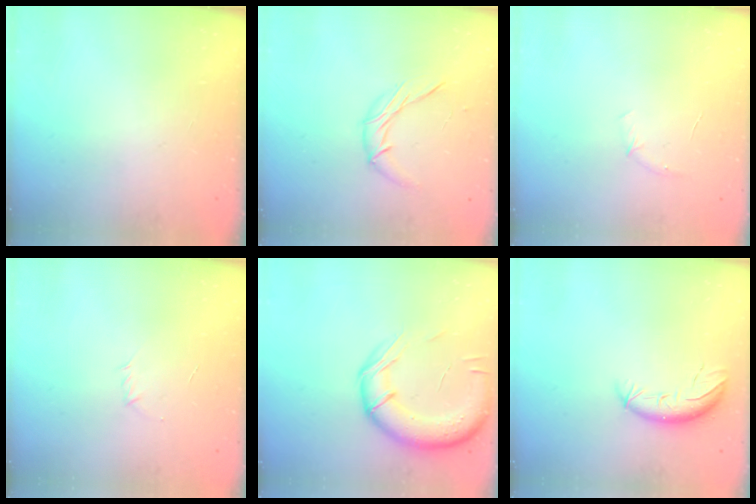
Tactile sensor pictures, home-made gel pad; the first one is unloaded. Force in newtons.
{"total": 6.8, "press": 6.8, "slide": 0.7}
{"total": 3.8, "press": 3.6, "slide": 1.2}
{"total": 2.9, "press": 2.8, "slide": 0.8}
{"total": 16.7, "press": 16.5, "slide": 2.5}
{"total": 9.6, "press": 9.3, "slide": 2.5}